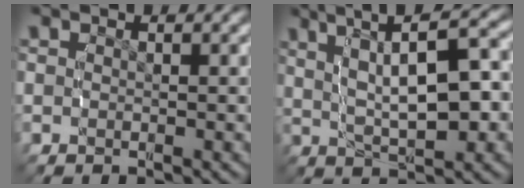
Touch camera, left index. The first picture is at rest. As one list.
[{"total": 8.6, "force": [2.1, 3.2, 7.7], "torque": [-0.116, 0.015, 0.037]}]